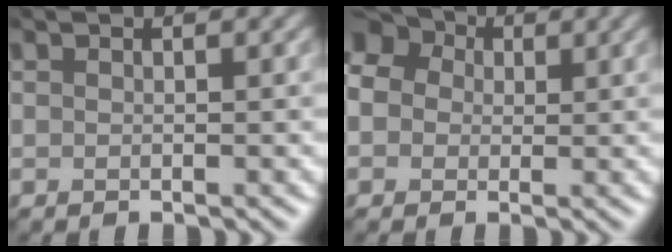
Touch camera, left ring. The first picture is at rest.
{"total": 9.4, "force": [3.2, 7.6, 4.5], "torque": [-0.099, 0.032, 0.039]}